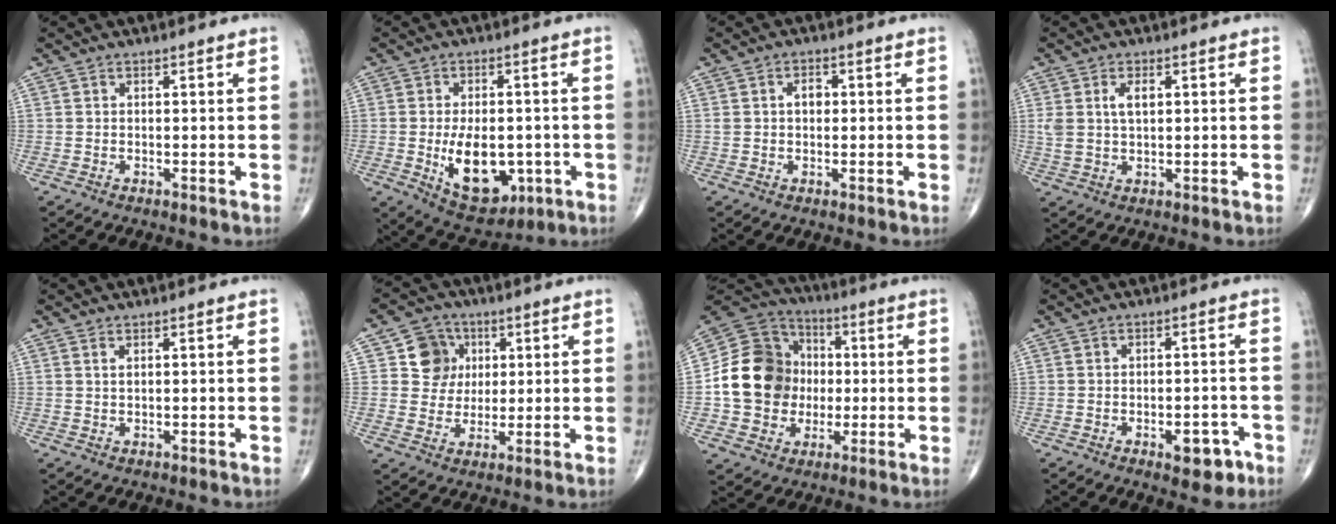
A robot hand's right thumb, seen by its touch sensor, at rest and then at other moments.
{"total": 13.4, "force": [-3.0, 7.8, 10.4], "torque": [-0.137, -0.003, -0.028]}
{"total": 2.7, "force": [0.4, 1.9, 2.0], "torque": [-0.028, 0.008, 0.007]}
{"total": 4.6, "force": [1.4, 2.3, 3.7], "torque": [-0.076, 0.003, 0.030]}
{"total": 0.7, "force": [0.4, 0.2, 0.5], "torque": [-0.013, 0.003, 0.008]}
{"total": 8.1, "force": [2.2, 7.4, 2.4], "torque": [-0.002, 0.000, 0.034]}
{"total": 16.5, "force": [-0.7, 14.4, 8.1], "torque": [-0.114, 0.027, -0.014]}
{"total": 5.7, "force": [-2.8, 2.8, 4.0], "torque": [-0.033, 0.017, -0.032]}